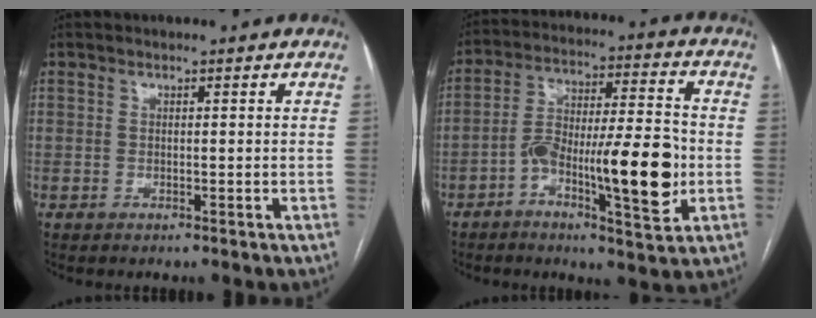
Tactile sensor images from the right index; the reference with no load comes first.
{"total": 14.5, "force": [-4.2, 2.9, 13.6], "torque": [-0.229, 0.017, -0.065]}